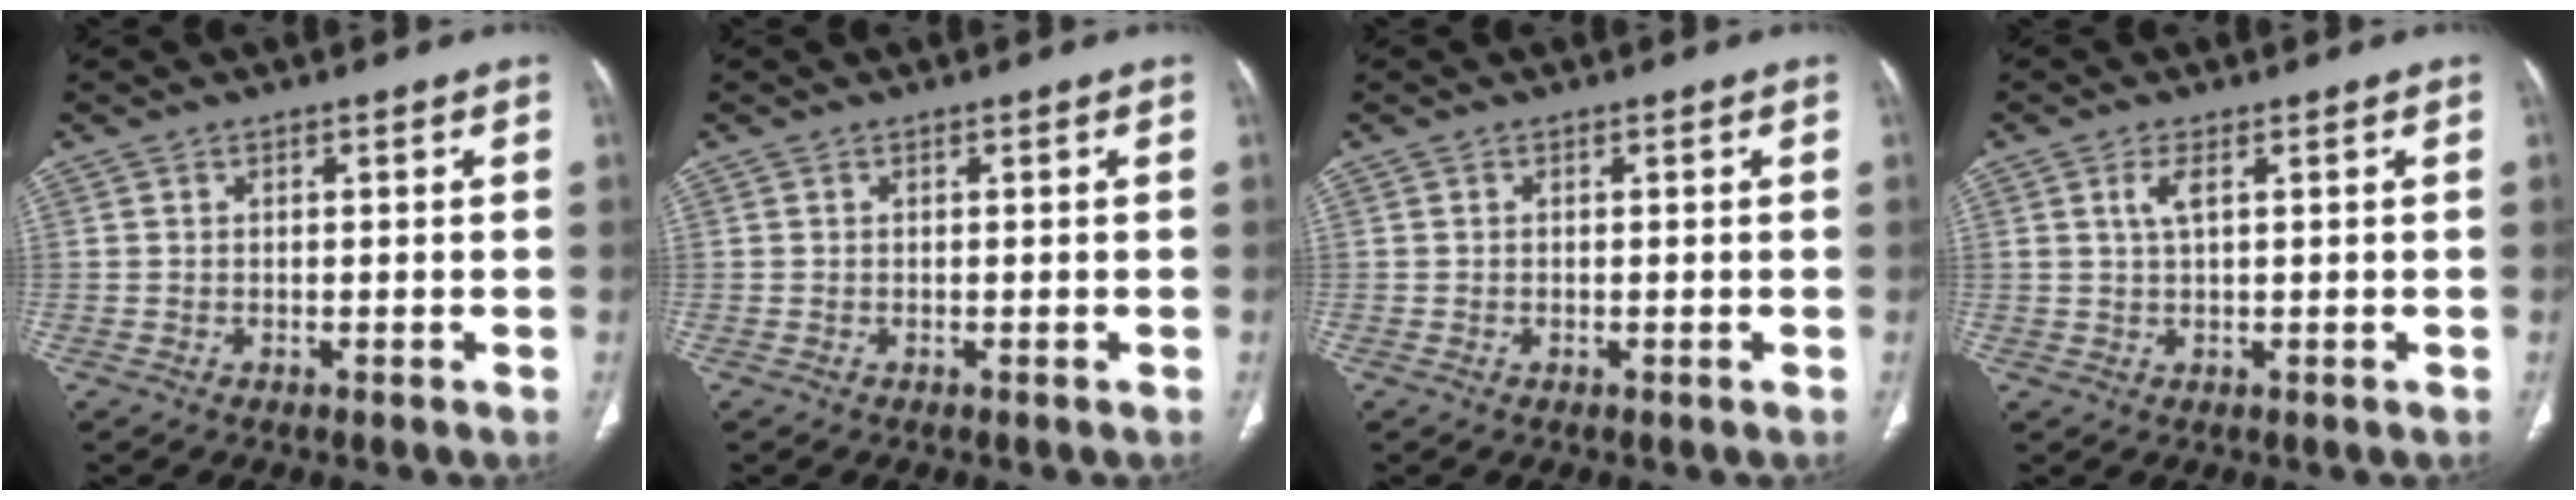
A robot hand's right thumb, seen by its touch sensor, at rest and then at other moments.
{"total": 0.0}
{"total": 0.0}
{"total": 2.6, "force": [1.0, 0.9, 2.2], "torque": [-0.052, 0.001, 0.025]}